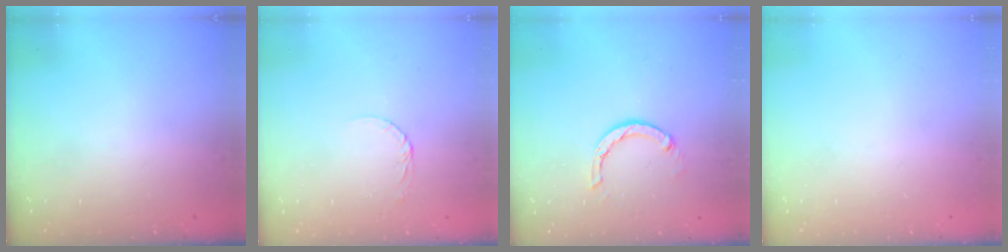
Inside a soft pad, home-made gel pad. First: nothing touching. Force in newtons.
{"total": 2.6, "press": 2.6, "slide": 0.1}
{"total": 4.0, "press": 4.0, "slide": 0.4}
{"total": 0.0}